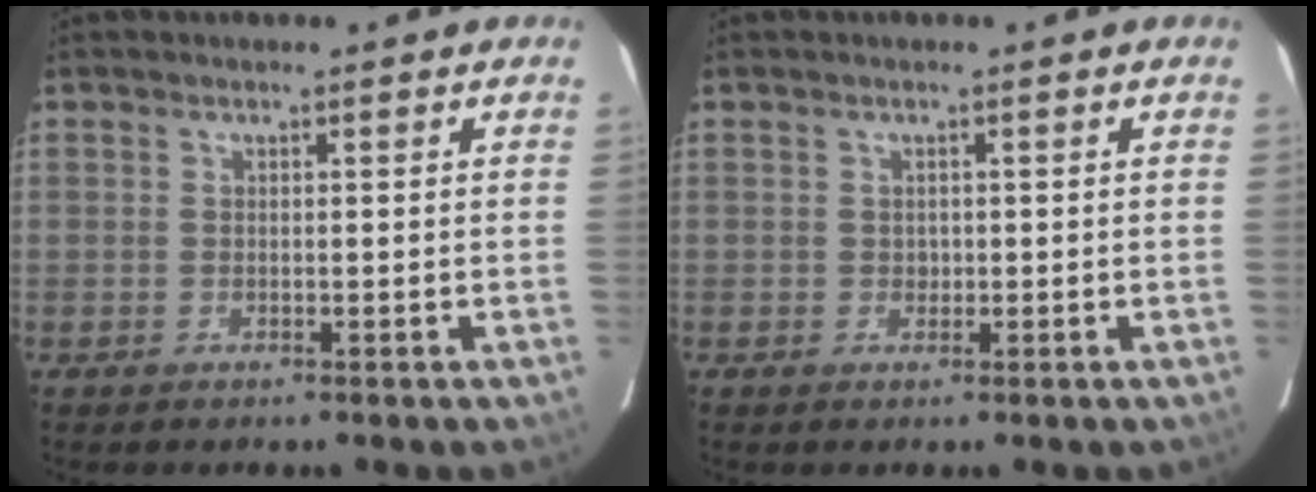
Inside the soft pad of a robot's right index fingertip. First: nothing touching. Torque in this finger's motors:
{"motor_torque": [0.26, 0.22, -0.02, 0.01]}